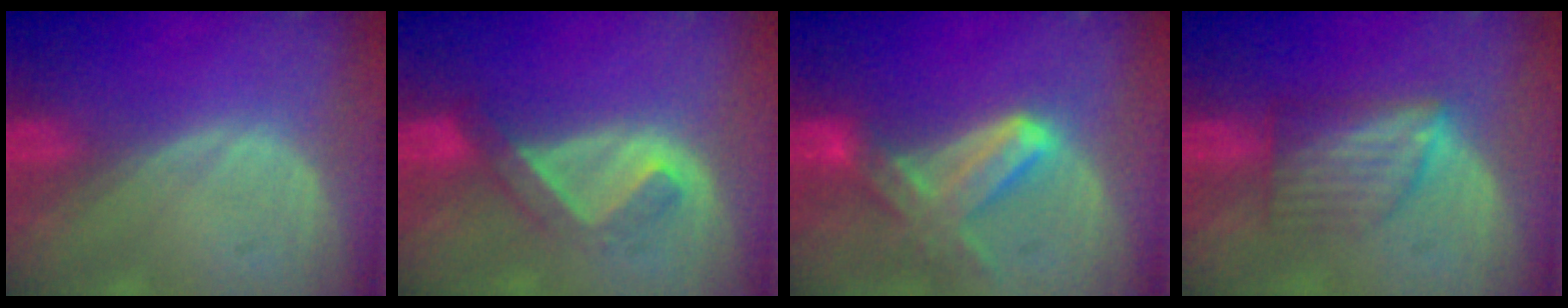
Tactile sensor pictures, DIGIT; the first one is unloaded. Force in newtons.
{"total": 5.1, "press": 4.4, "slide": 2.6}
{"total": 7.2, "press": 6.7, "slide": 2.8}
{"total": 6.0, "press": 5.6, "slide": 2.2}